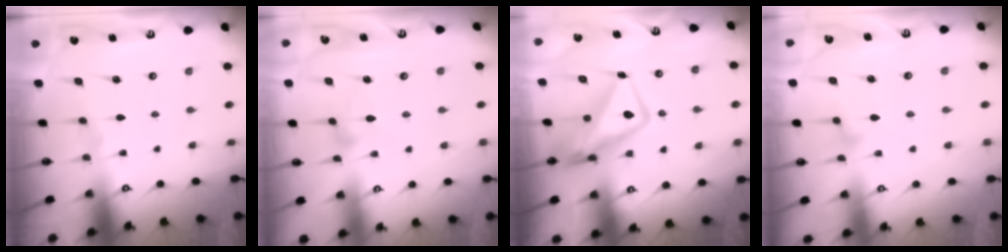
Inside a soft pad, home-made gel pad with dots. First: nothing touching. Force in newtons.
{"total": 9.0, "press": 8.9, "slide": 0.6}
{"total": 12.6, "press": 12.5, "slide": 1.2}
{"total": 6.5, "press": 6.4, "slide": 0.4}